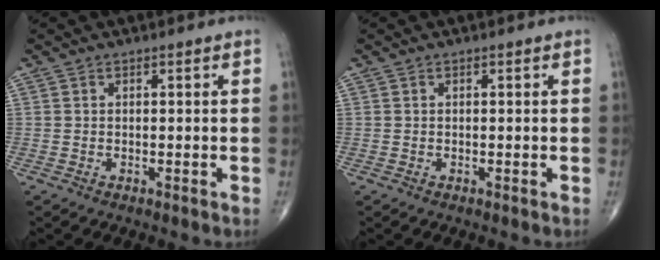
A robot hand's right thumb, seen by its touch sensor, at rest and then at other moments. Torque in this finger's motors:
{"motor_torque": [-0.42, -0.22, -0.20, -0.11, 0.01]}